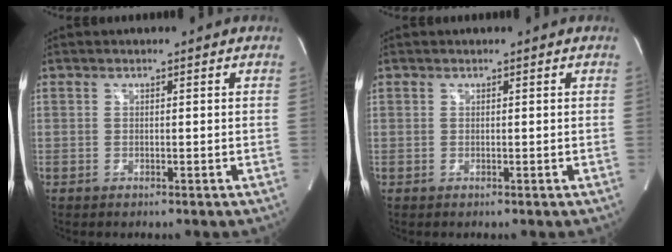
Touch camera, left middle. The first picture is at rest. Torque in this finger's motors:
{"motor_torque": [0.66, -0.79, 0.25, 0.13]}